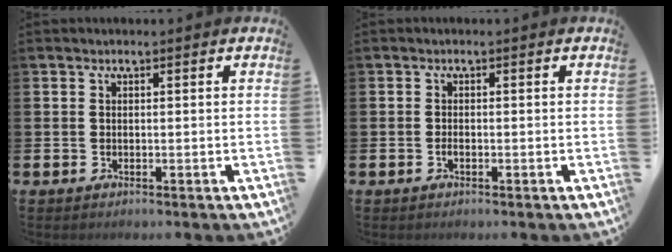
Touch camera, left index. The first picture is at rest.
{"total": 0.7, "force": [-0.4, 0.3, 0.5], "torque": [-0.016, 0.000, -0.005]}